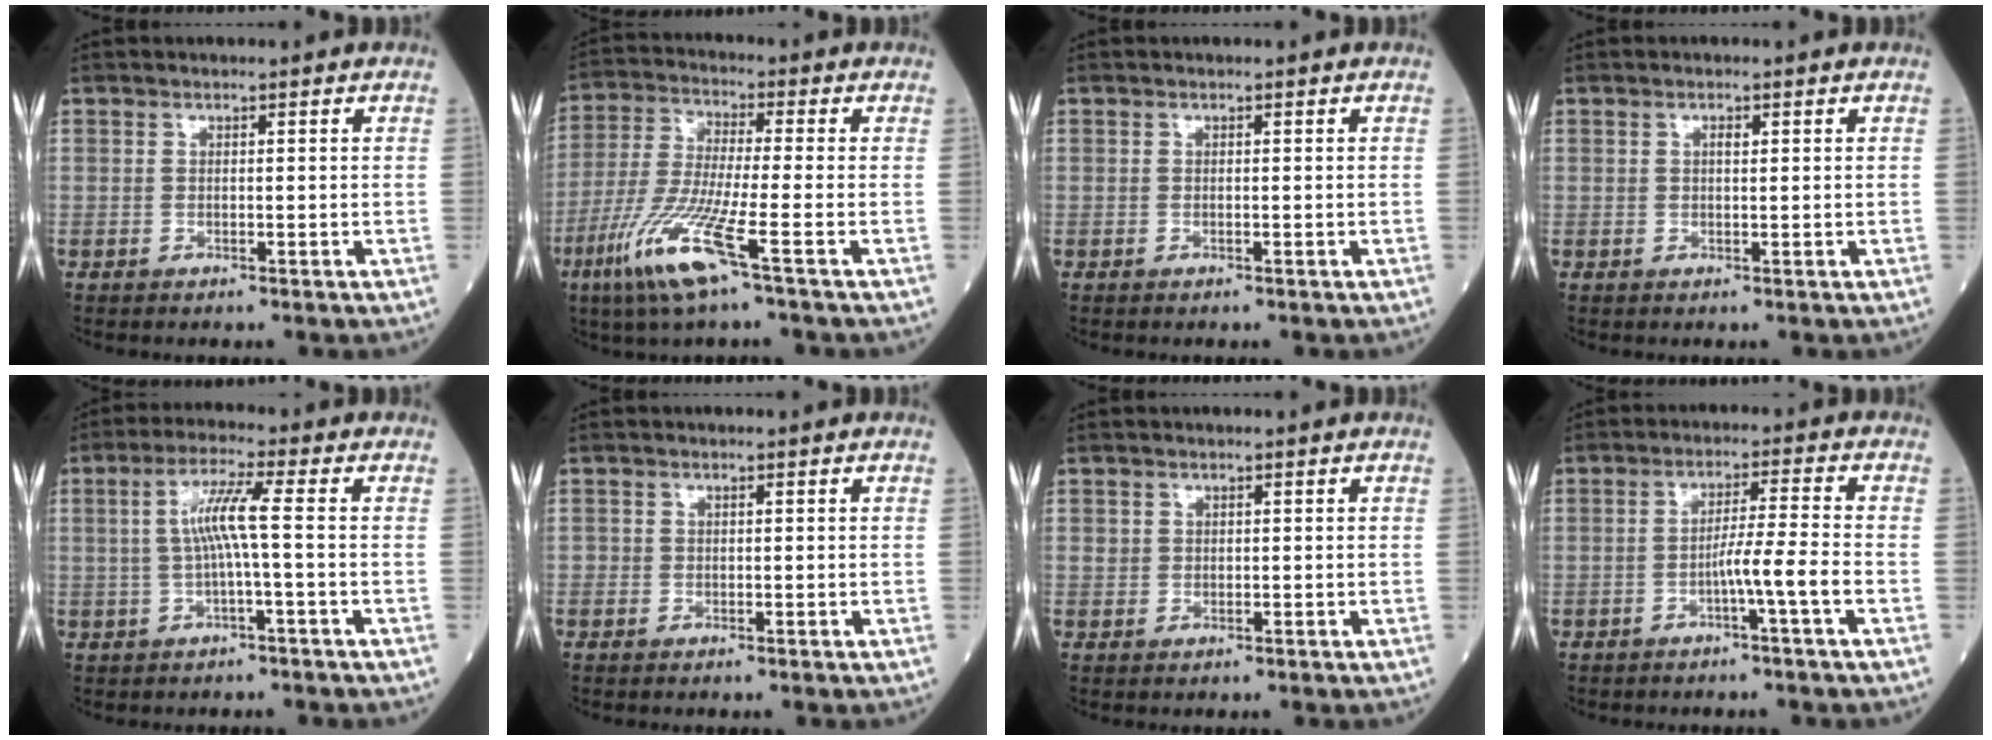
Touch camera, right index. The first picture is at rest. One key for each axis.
{"total": 11.2, "fx": -5.5, "fy": -0.2, "fz": 9.7, "tx": -0.210, "ty": -0.029, "tz": -0.114}
{"total": 0.0}
{"total": 0.9, "fx": 0.4, "fy": 0.3, "fz": 0.8, "tx": -0.016, "ty": 0.001, "tz": 0.004}
{"total": 5.7, "fx": 0.0, "fy": -0.4, "fz": 5.7, "tx": -0.113, "ty": 0.013, "tz": 0.000}
{"total": 0.6, "fx": -0.1, "fy": 0.5, "fz": 0.1, "tx": 0.004, "ty": 0.003, "tz": -0.004}
{"total": 1.1, "fx": 0.3, "fy": 1.0, "fz": 0.3, "tx": -0.001, "ty": 0.005, "tz": 0.004}
{"total": 5.0, "fx": -2.2, "fy": -1.2, "fz": 4.3, "tx": -0.070, "ty": 0.006, "tz": -0.040}